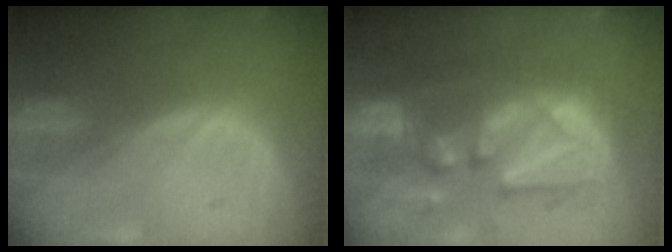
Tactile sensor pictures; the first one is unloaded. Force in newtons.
{"total": 11.2, "press": 10.7, "slide": 3.2}